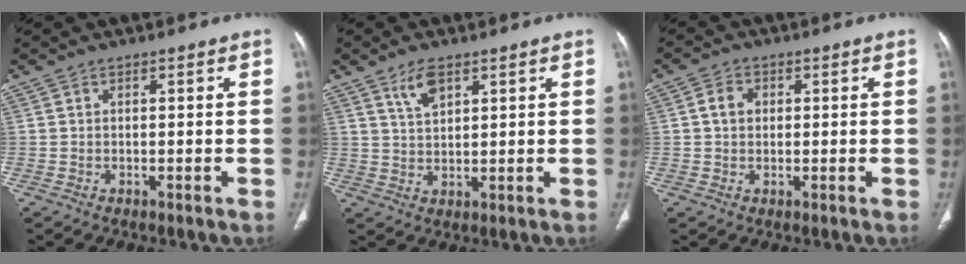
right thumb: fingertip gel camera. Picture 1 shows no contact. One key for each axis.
{"total": 4.8, "fx": 2.9, "fy": 2.0, "fz": 3.2, "tx": -0.053, "ty": -0.014, "tz": 0.059}
{"total": 3.6, "fx": 0.6, "fy": 2.9, "fz": 2.1, "tx": -0.028, "ty": 0.007, "tz": 0.007}